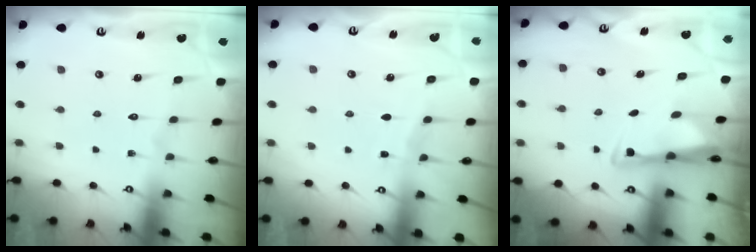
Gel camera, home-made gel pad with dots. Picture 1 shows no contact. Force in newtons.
{"total": 3.3, "press": 3.3, "slide": 0.5}
{"total": 3.2, "press": 3.1, "slide": 0.8}